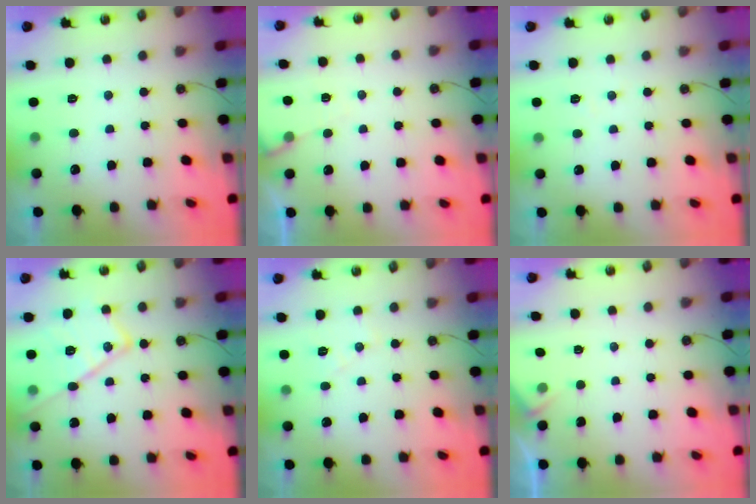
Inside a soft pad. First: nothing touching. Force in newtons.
{"total": 5.2, "press": 5.1, "slide": 0.6}
{"total": 3.3, "press": 3.2, "slide": 0.6}
{"total": 16.5, "press": 16.5, "slide": 1.6}
{"total": 6.8, "press": 6.7, "slide": 0.8}
{"total": 2.5, "press": 2.4, "slide": 0.4}